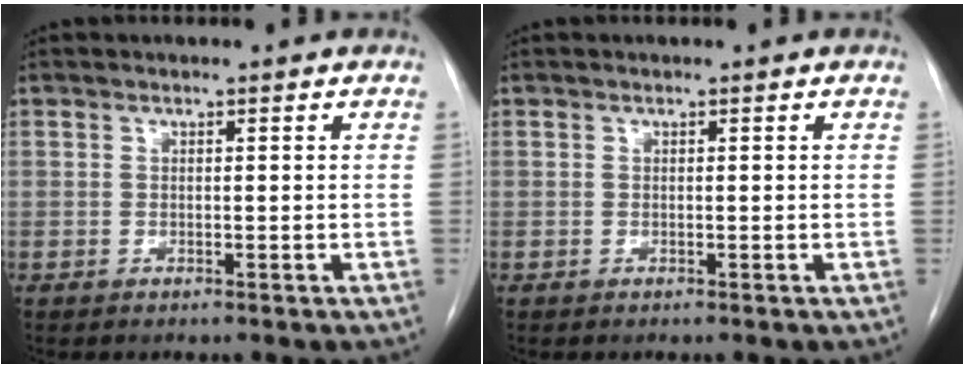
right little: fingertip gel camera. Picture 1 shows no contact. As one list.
[{"total": 0.0}]